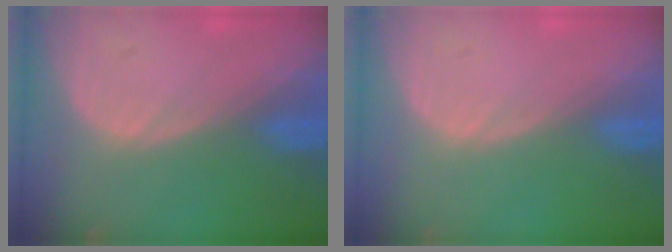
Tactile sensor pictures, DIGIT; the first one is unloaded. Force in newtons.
{"total": 0.0}